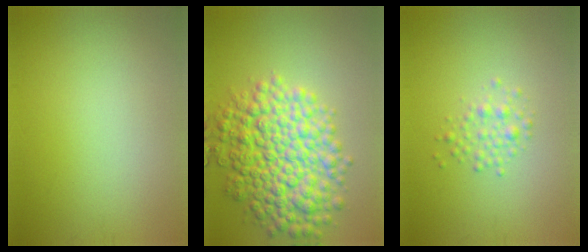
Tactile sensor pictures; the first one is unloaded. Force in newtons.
{"total": 8.9, "press": 8.9, "slide": 0.1}
{"total": 1.6, "press": 1.6, "slide": 0.0}